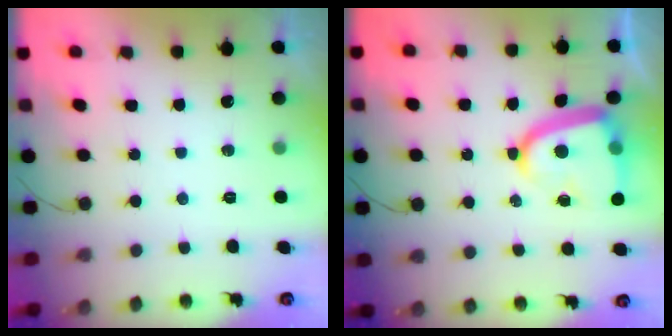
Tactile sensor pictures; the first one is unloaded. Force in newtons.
{"total": 14.0, "press": 13.9, "slide": 1.5}